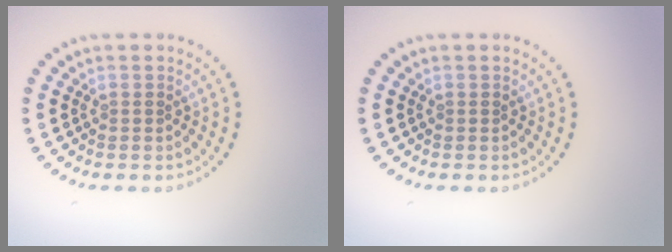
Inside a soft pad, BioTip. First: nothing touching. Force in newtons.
{"total": 0.0}